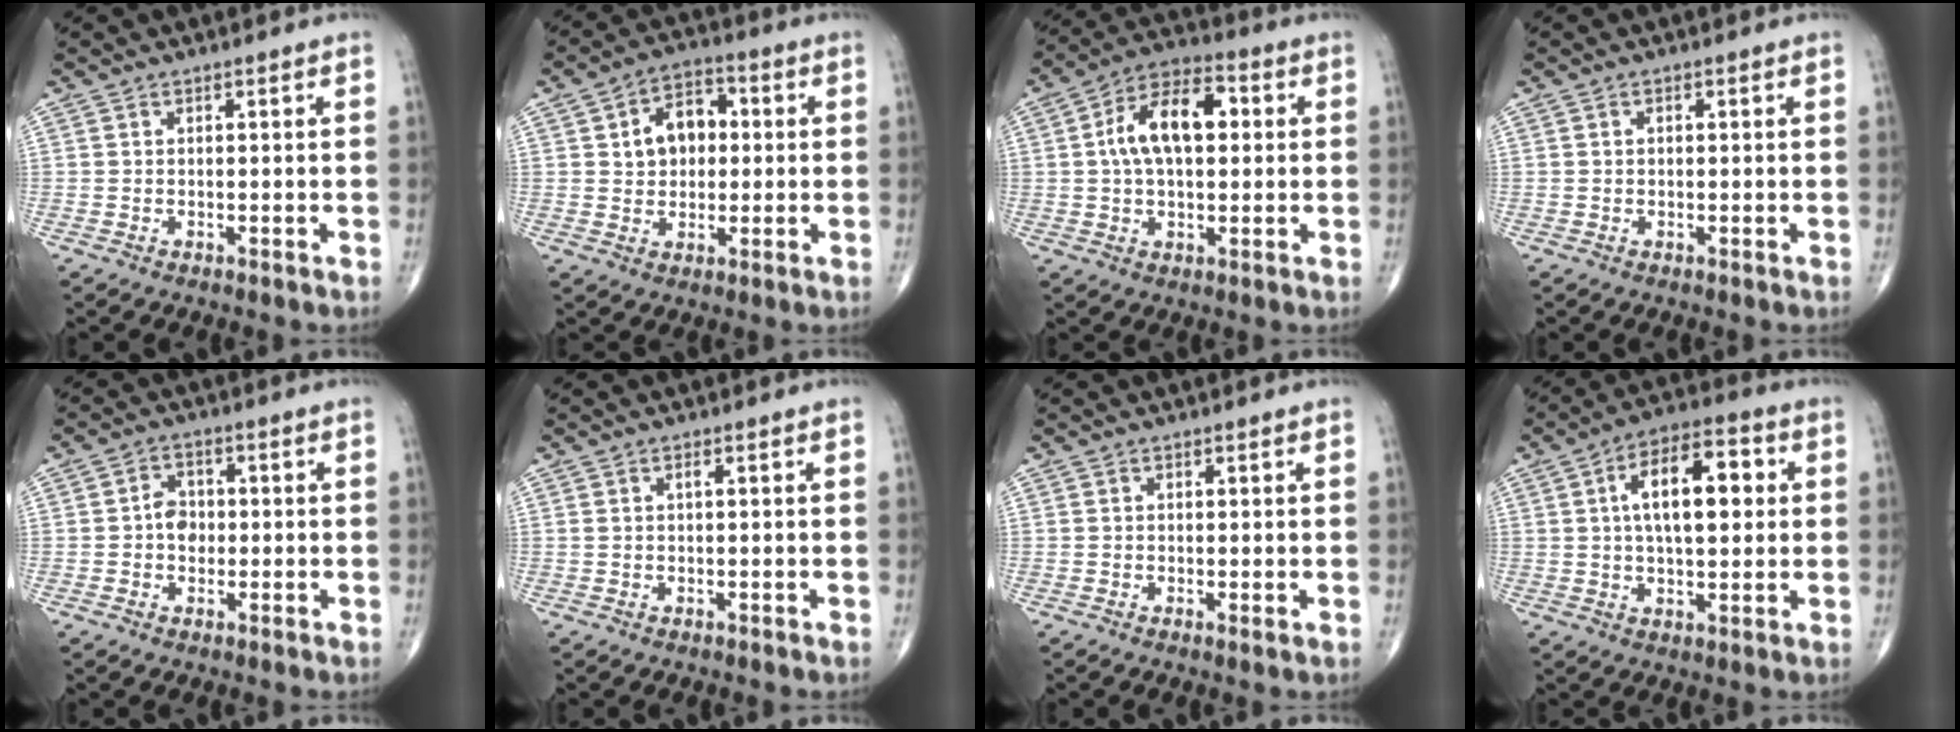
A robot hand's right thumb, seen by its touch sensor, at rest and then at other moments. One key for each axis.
{"total": 9.0, "fx": 1.4, "fy": 6.4, "fz": 6.1, "tx": -0.067, "ty": 0.014, "tz": 0.017}
{"total": 13.3, "fx": 2.0, "fy": 7.3, "fz": 10.9, "tx": -0.183, "ty": 0.026, "tz": 0.025}
{"total": 0.5, "fx": 0.1, "fy": 0.3, "fz": 0.4, "tx": -0.007, "ty": 0.001, "tz": 0.001}
{"total": 4.1, "fx": -0.3, "fy": 3.3, "fz": 2.5, "tx": -0.022, "ty": 0.010, "tz": -0.011}
{"total": 0.7, "fx": 0.2, "fy": 0.2, "fz": 0.7, "tx": -0.017, "ty": 0.004, "tz": 0.004}
{"total": 0.6, "fx": 0.0, "fy": 0.0, "fz": 0.6, "tx": -0.014, "ty": -0.004, "tz": -0.003}
{"total": 13.9, "fx": 2.6, "fy": 6.6, "fz": 12.0, "tx": -0.175, "ty": 0.016, "tz": 0.036}